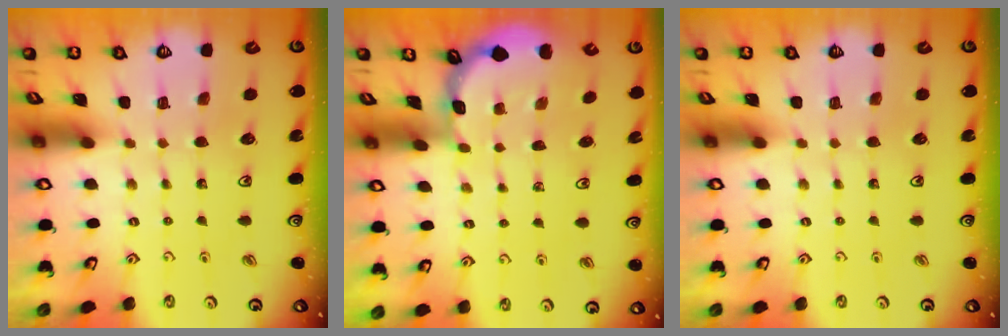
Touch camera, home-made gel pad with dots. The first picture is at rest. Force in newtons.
{"total": 2.0, "press": 2.0, "slide": 0.1}
{"total": 0.0}